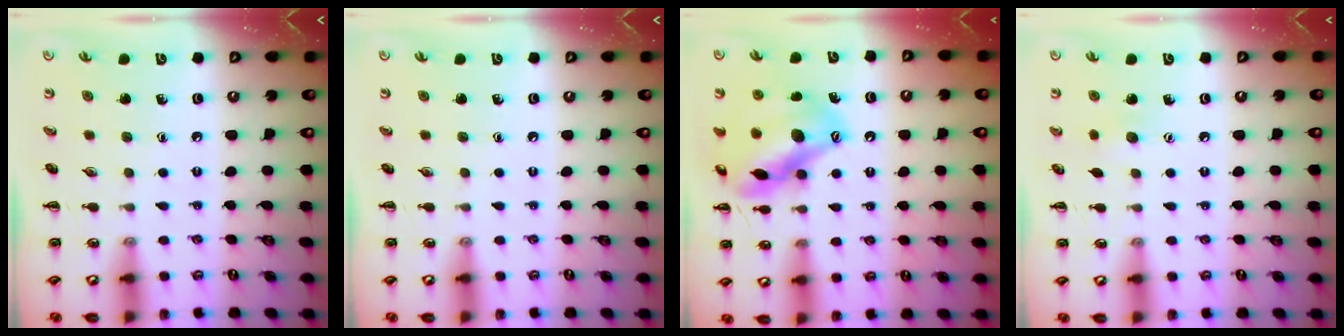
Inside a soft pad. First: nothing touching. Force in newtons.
{"total": 0.0}
{"total": 16.1, "press": 15.5, "slide": 4.3}
{"total": 5.3, "press": 5.1, "slide": 1.3}